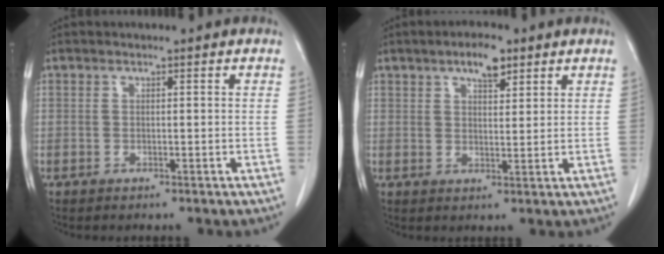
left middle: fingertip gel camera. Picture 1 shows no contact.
{"total": 4.8, "force": [3.1, 1.6, 3.3], "torque": [-0.056, 0.004, 0.049]}